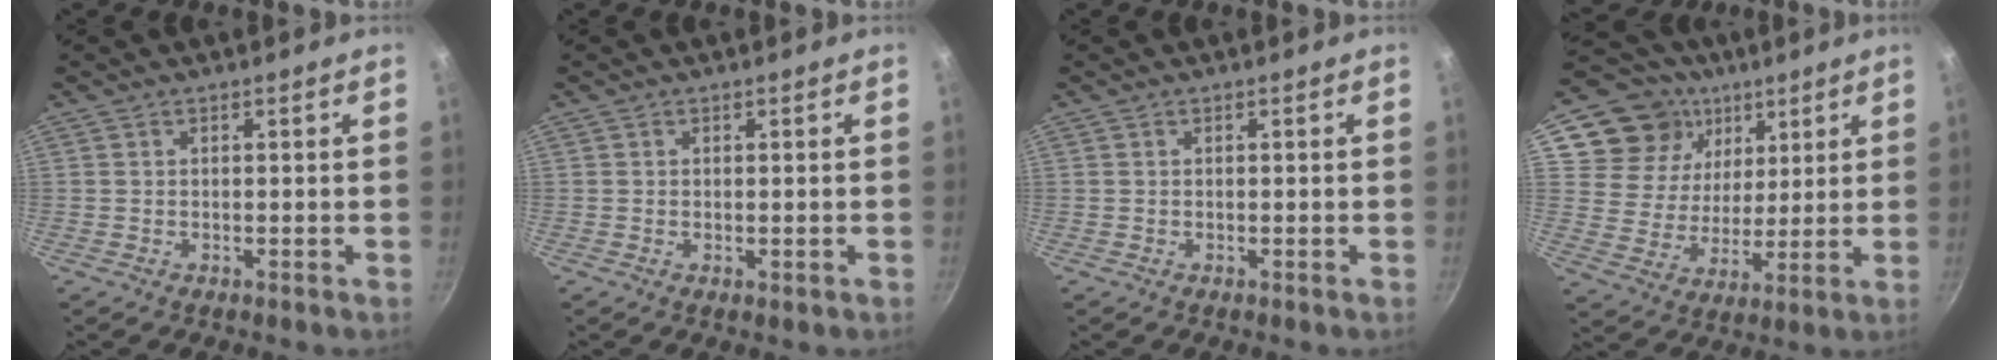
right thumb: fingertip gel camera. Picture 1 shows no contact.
{"total": 0.6, "force": [0.0, 0.2, 0.5], "torque": [-0.007, -0.003, -0.002]}
{"total": 0.0}
{"total": 16.5, "force": [8.2, 13.0, 5.8], "torque": [-0.078, -0.024, 0.146]}